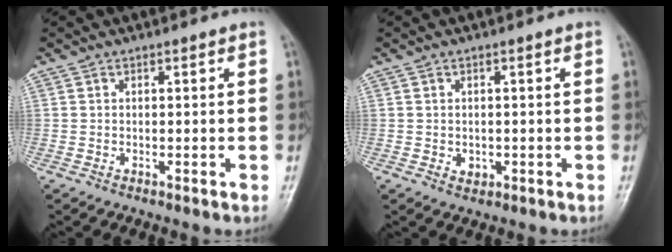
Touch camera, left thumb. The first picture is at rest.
{"total": 1.8, "force": [-0.4, 1.4, 1.0], "torque": [-0.008, 0.001, -0.001]}